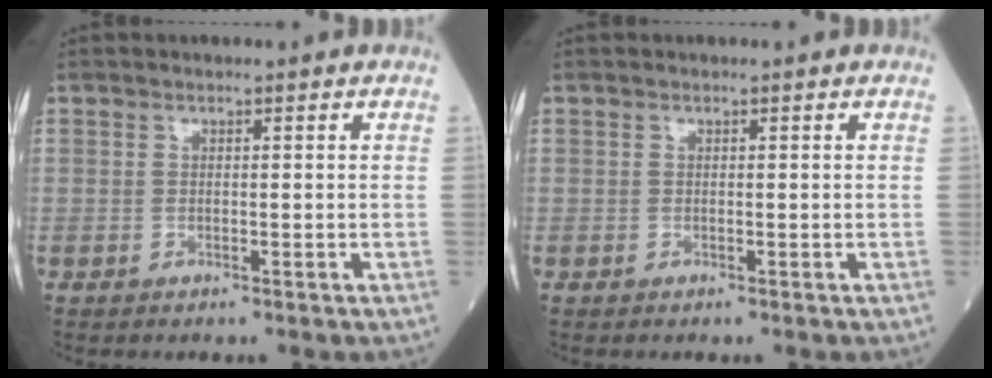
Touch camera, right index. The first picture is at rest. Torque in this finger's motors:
{"motor_torque": [0.00, 0.00, 0.00, -0.01]}